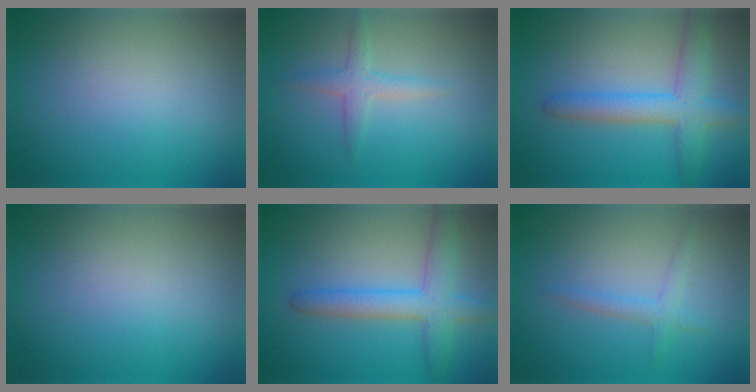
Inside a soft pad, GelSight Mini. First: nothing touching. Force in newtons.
{"total": 2.0, "press": 2.0, "slide": 0.2}
{"total": 4.5, "press": 4.5, "slide": 0.2}
{"total": 0.0}
{"total": 4.5, "press": 4.5, "slide": 0.2}
{"total": 1.5, "press": 1.5, "slide": 0.1}